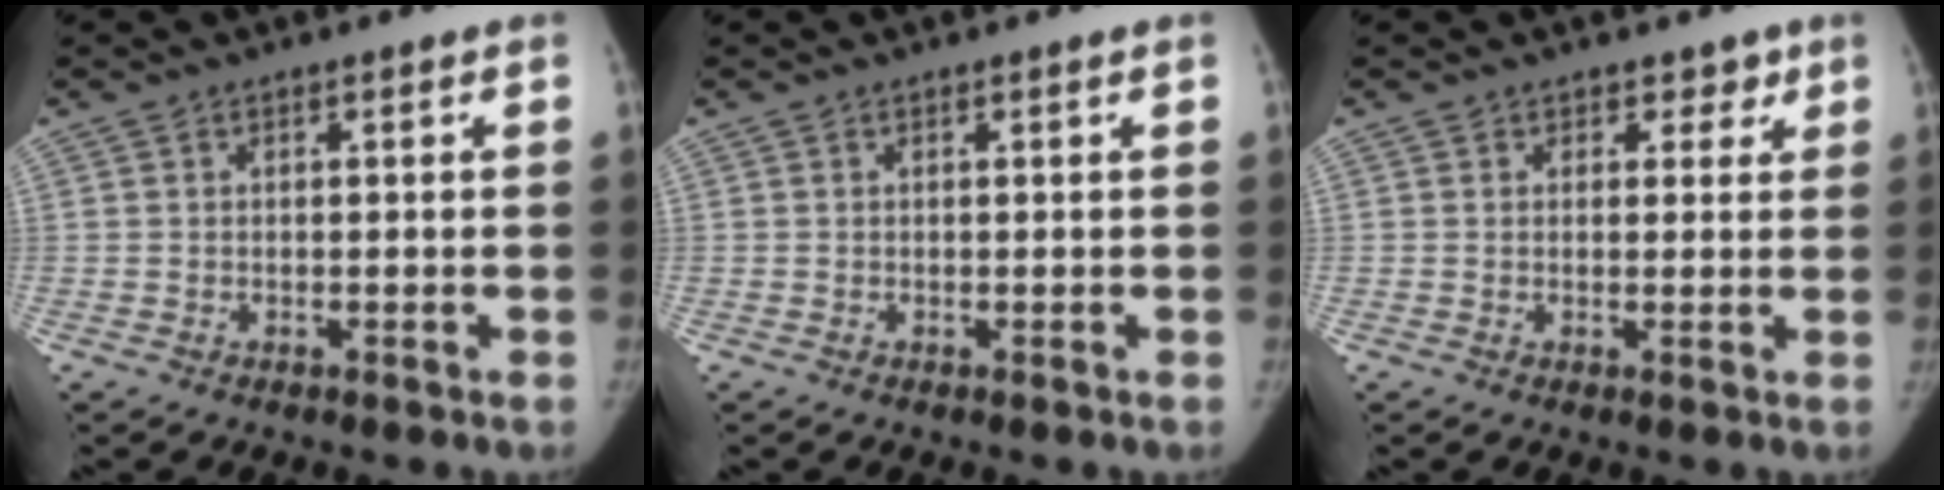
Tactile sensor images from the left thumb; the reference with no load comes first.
{"total": 0.0}
{"total": 2.7, "force": [1.7, 1.9, 0.8], "torque": [0.021, -0.008, 0.018]}